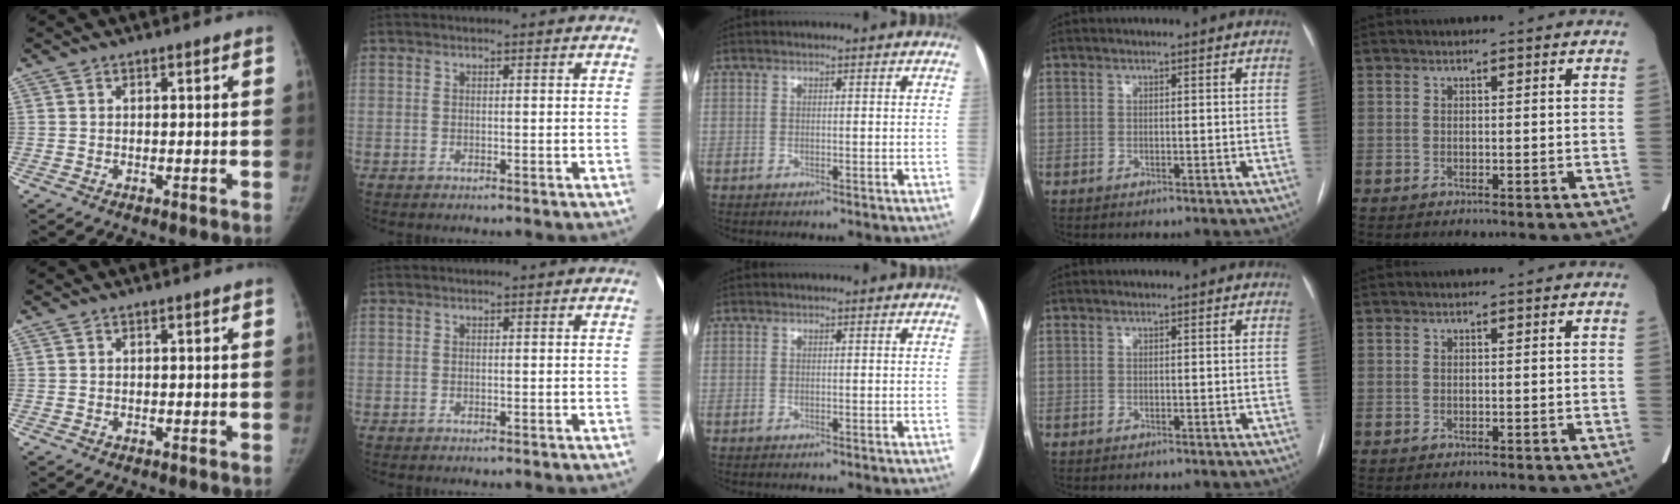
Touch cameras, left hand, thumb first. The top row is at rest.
{}